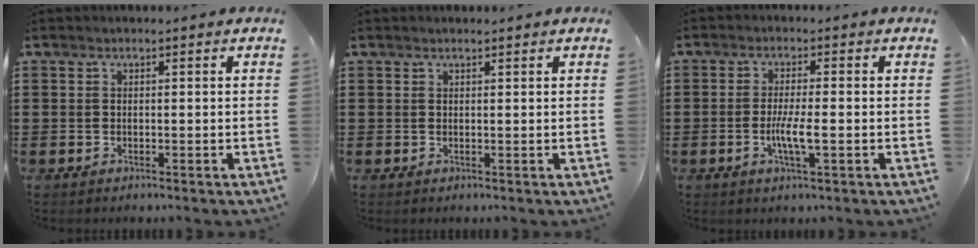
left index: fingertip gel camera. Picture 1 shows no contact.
{"total": 0.6, "force": [0.5, 0.0, 0.3], "torque": [-0.006, 0.000, 0.011]}
{"total": 4.6, "force": [-0.9, 0.6, 4.4], "torque": [-0.083, -0.005, -0.019]}